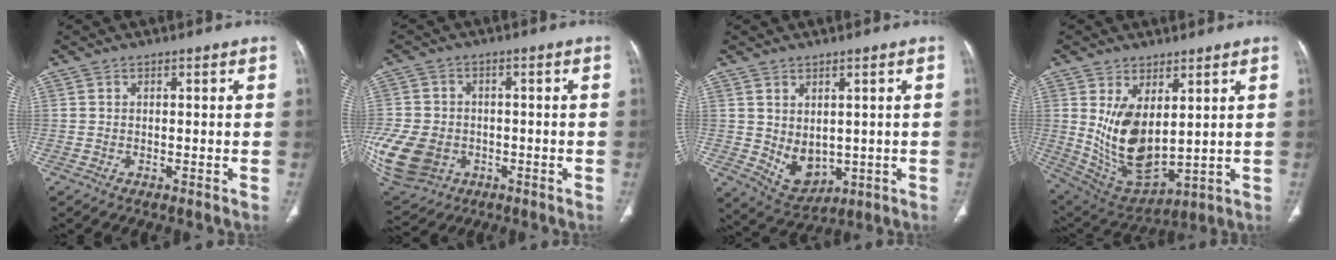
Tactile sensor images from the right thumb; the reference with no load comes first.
{"total": 18.8, "force": [-5.3, 14.8, 10.3], "torque": [-0.264, 0.008, -0.077]}
{"total": 7.1, "force": [0.1, 5.0, 5.0], "torque": [-0.061, -0.011, 0.031]}
{"total": 13.6, "force": [3.0, 7.2, 11.1], "torque": [-0.195, -0.027, 0.086]}